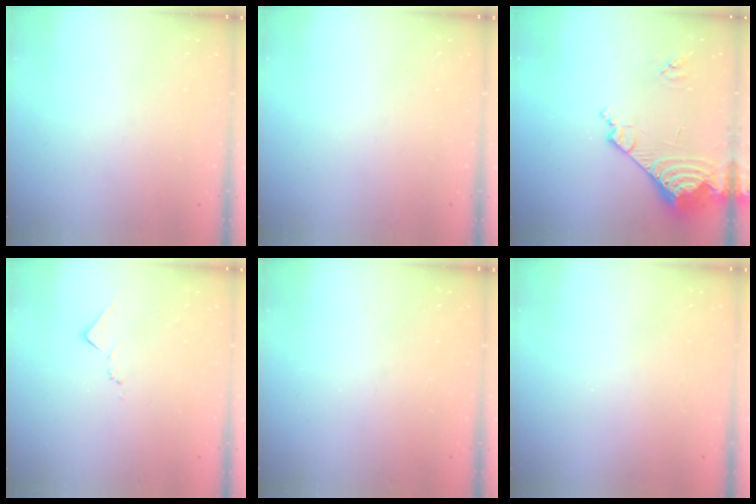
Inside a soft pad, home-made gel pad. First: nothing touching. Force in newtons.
{"total": 0.0}
{"total": 15.0, "press": 14.9, "slide": 1.6}
{"total": 7.3, "press": 7.2, "slide": 0.8}
{"total": 0.9, "press": 0.9, "slide": 0.1}
{"total": 1.2, "press": 1.2, "slide": 0.1}